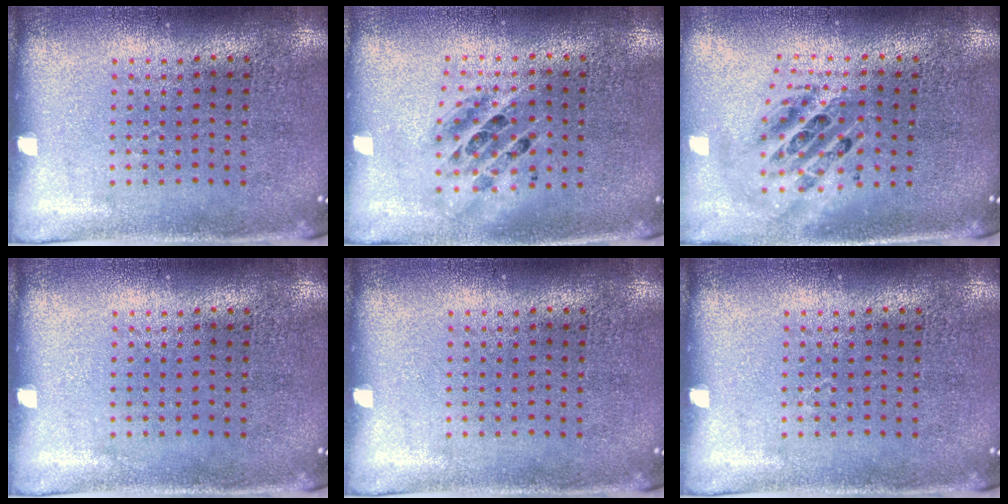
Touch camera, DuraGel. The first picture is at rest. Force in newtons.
{"total": 1.3, "press": 1.2, "slide": 0.7}
{"total": 2.1, "press": 1.6, "slide": 1.4}
{"total": 0.0}
{"total": 0.0}
{"total": 0.0}